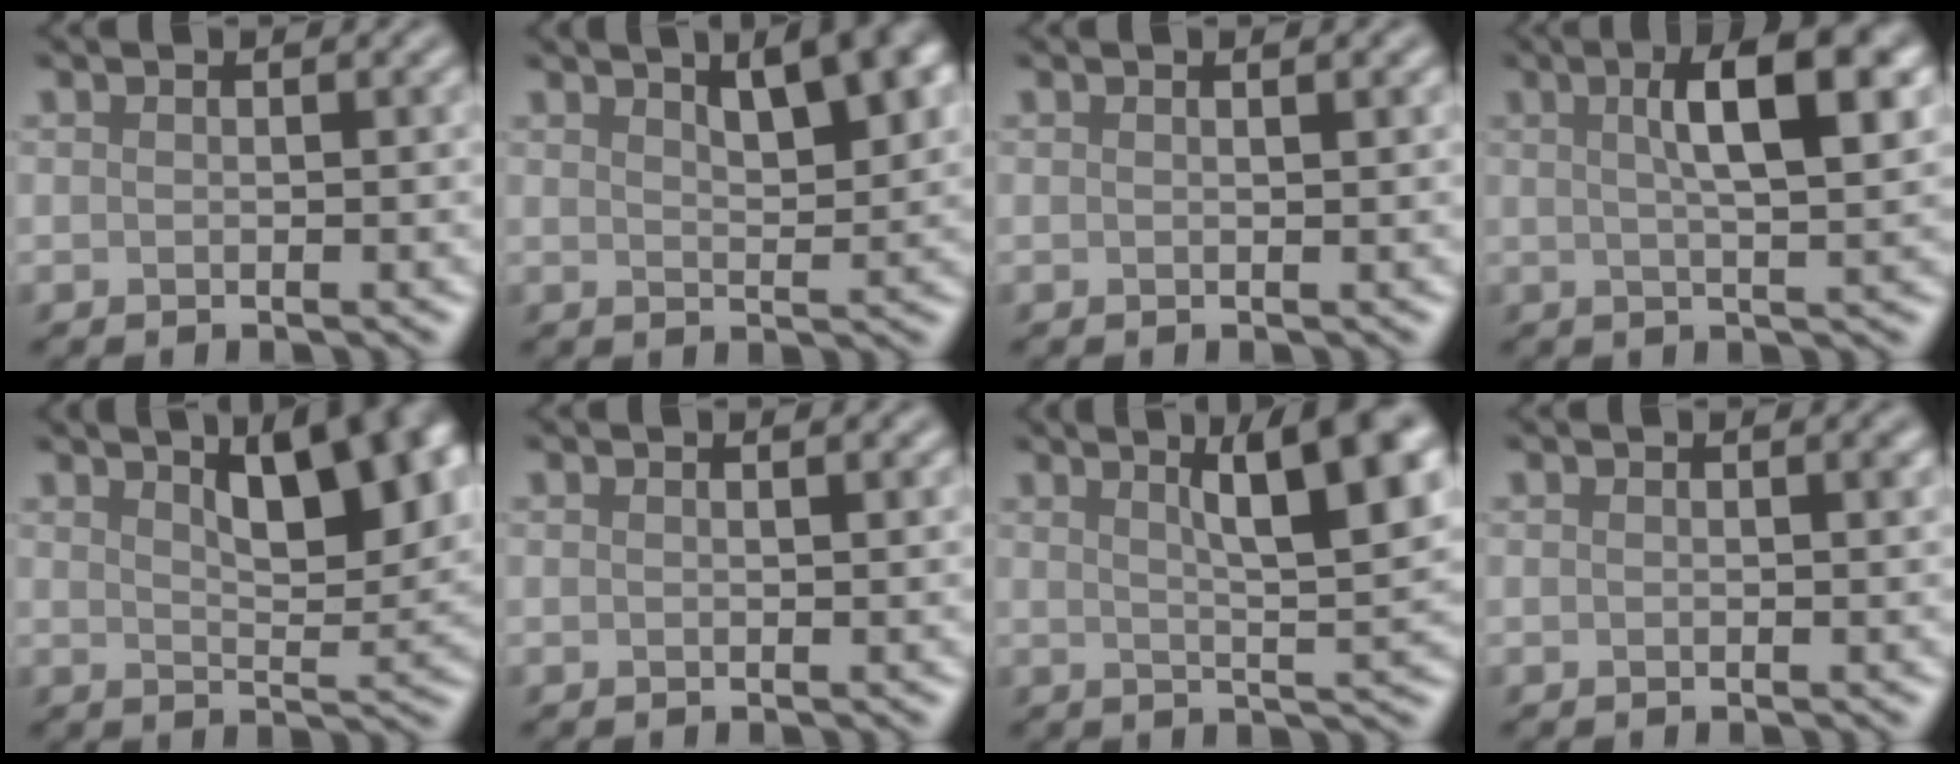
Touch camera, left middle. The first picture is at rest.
{"total": 6.4, "force": [3.6, 2.2, 4.9], "torque": [-0.044, 0.026, 0.040]}
{"total": 1.9, "force": [1.0, 0.9, 1.4], "torque": [-0.001, 0.001, -0.009]}
{"total": 7.0, "force": [1.9, 1.8, 6.5], "torque": [-0.081, 0.011, 0.030]}
{"total": 9.1, "force": [4.3, 3.3, 7.3], "torque": [-0.081, 0.019, 0.061]}
{"total": 1.6, "force": [0.8, 0.7, 1.2], "torque": [0.000, -0.001, -0.007]}
{"total": 8.5, "force": [3.5, 1.9, 7.5], "torque": [-0.076, 0.020, 0.050]}
{"total": 1.6, "force": [0.7, 0.7, 1.3], "torque": [-0.003, 0.004, -0.002]}